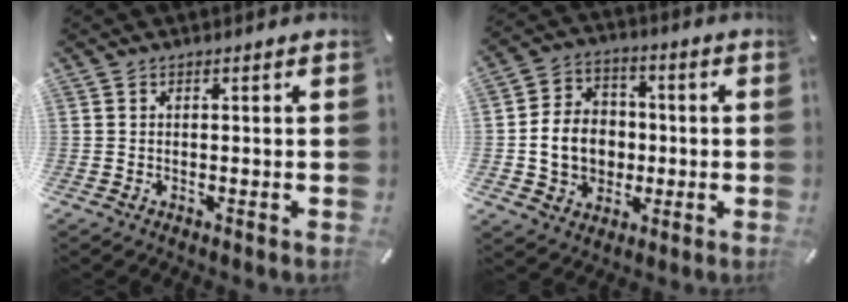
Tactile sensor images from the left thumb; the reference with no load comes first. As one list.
[{"total": 10.8, "force": [-1.2, 9.5, 5.0], "torque": [-0.112, 0.020, -0.017]}]